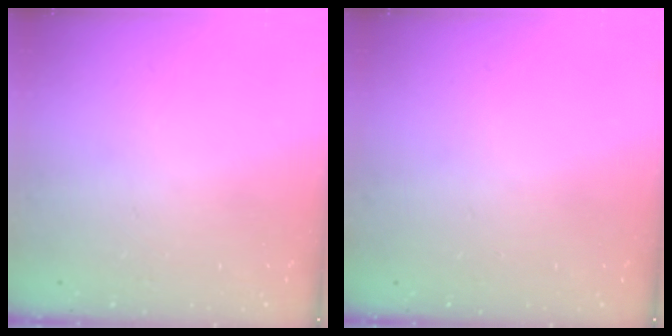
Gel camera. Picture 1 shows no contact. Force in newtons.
{"total": 0.0}